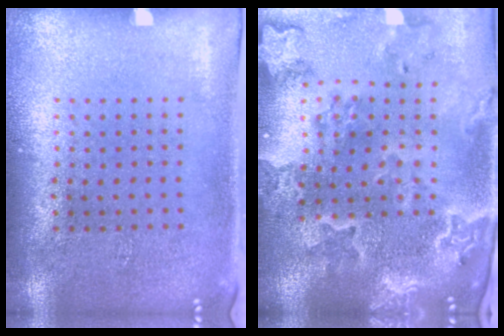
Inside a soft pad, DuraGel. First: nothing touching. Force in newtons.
{"total": 3.1, "press": 2.8, "slide": 1.3}